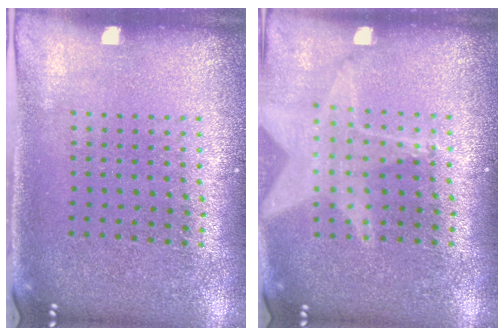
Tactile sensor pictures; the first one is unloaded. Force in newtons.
{"total": 1.3, "press": 1.3, "slide": 0.1}